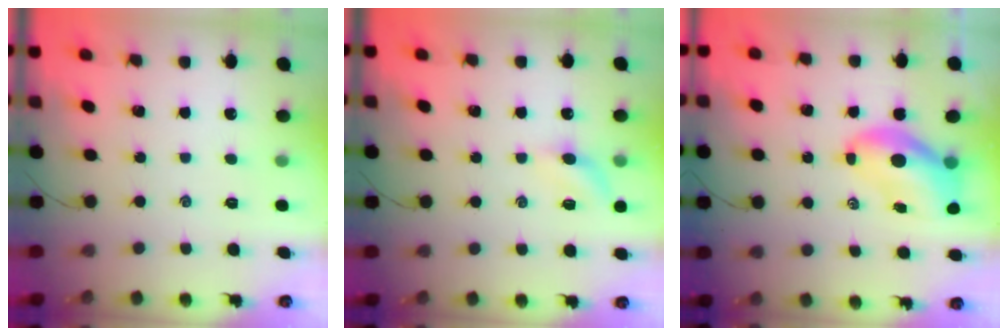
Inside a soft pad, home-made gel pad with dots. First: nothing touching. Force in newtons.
{"total": 5.5, "press": 5.3, "slide": 1.4}
{"total": 8.5, "press": 8.1, "slide": 2.3}